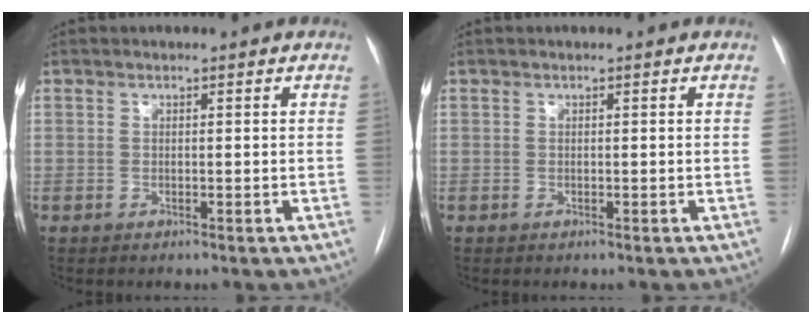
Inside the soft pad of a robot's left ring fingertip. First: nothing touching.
{"total": 0.0}